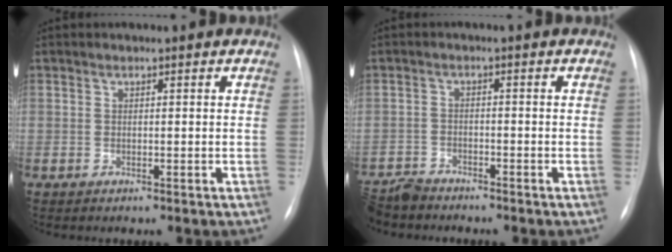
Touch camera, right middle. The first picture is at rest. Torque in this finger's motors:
{"motor_torque": [0.19, -0.54, 0.19, 0.08]}